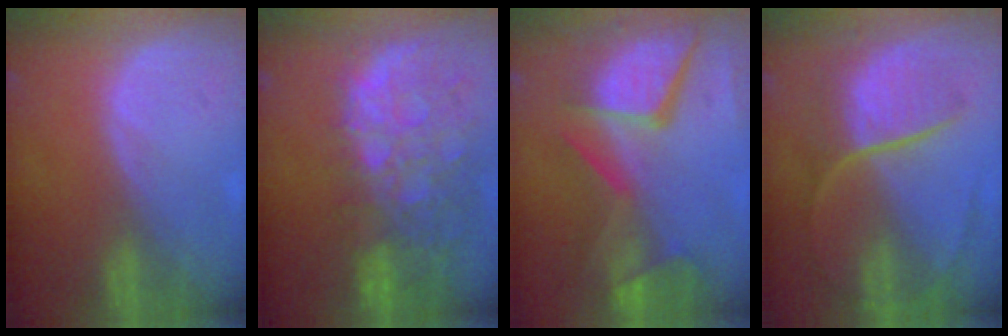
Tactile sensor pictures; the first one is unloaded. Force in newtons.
{"total": 13.0, "press": 10.7, "slide": 7.4}
{"total": 12.9, "press": 10.6, "slide": 7.3}
{"total": 8.9, "press": 7.6, "slide": 4.7}